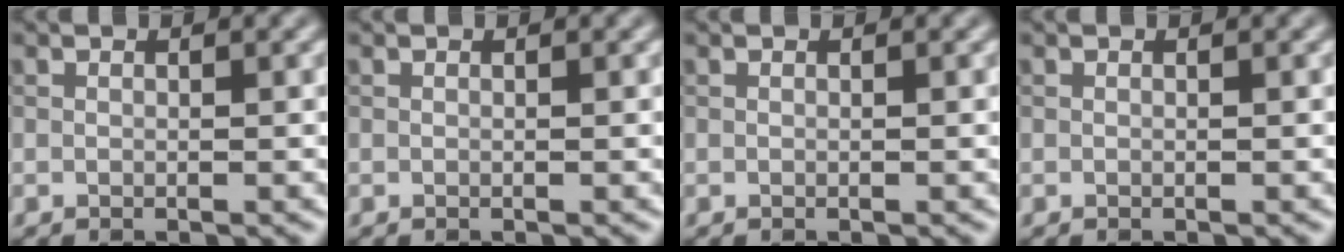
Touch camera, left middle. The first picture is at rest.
{"total": 0.0}
{"total": 0.0}
{"total": 0.0}